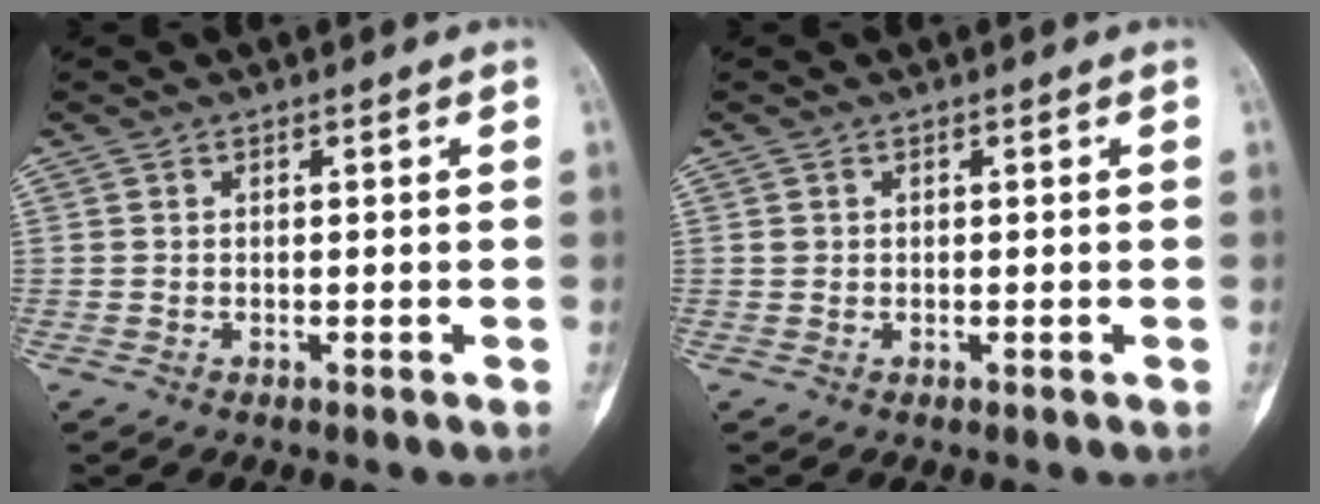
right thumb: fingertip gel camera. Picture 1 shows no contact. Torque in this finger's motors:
{"motor_torque": [0.16, 0.26, 0.13, 0.09, 0.07]}